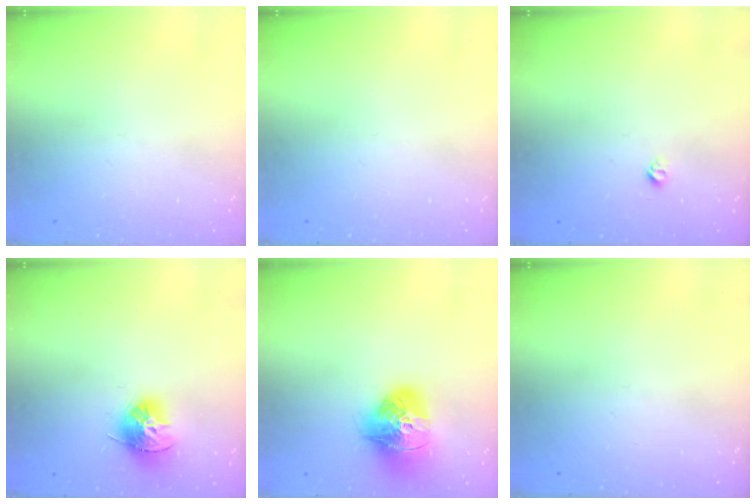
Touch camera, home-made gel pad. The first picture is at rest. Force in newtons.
{"total": 0.0}
{"total": 3.3, "press": 3.3, "slide": 0.5}
{"total": 12.6, "press": 12.5, "slide": 1.2}
{"total": 17.1, "press": 17.0, "slide": 2.2}
{"total": 0.0}